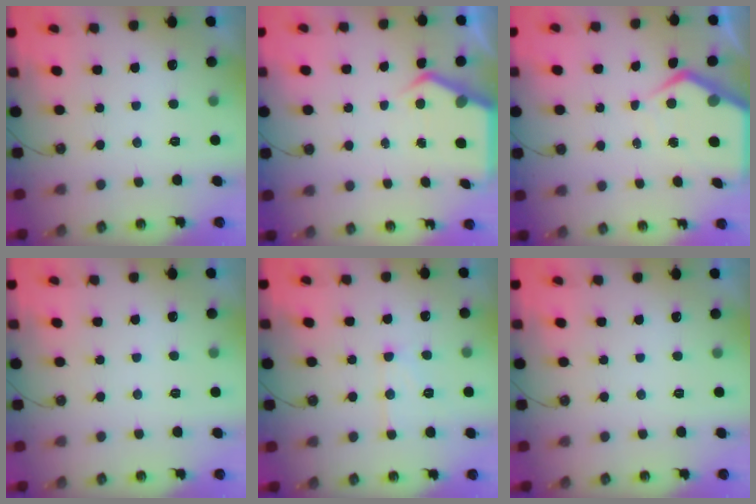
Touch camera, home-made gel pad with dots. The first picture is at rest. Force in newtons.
{"total": 4.7, "press": 4.6, "slide": 0.4}
{"total": 6.7, "press": 6.7, "slide": 0.6}
{"total": 1.7, "press": 1.7, "slide": 0.3}
{"total": 9.3, "press": 9.3, "slide": 0.8}
{"total": 0.0}